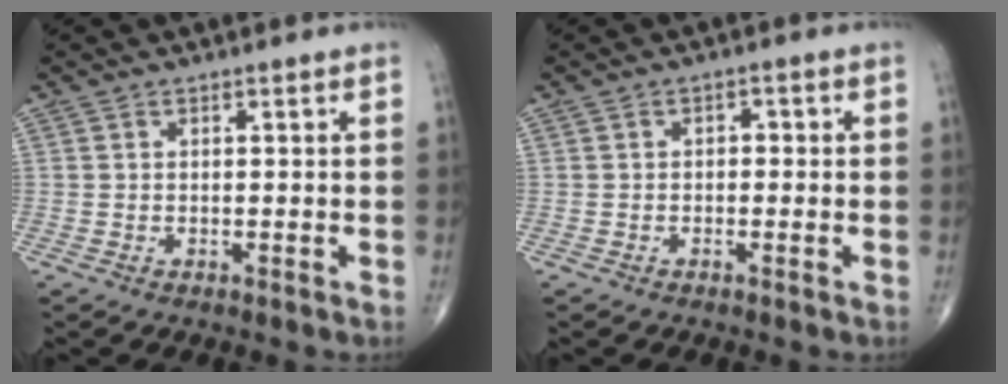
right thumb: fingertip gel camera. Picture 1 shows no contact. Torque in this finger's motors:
{"motor_torque": [-0.14, 0.08, 0.10, 0.05, 0.05]}